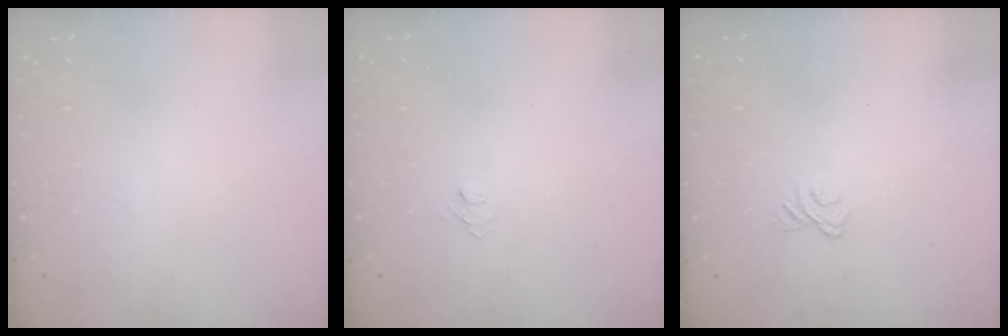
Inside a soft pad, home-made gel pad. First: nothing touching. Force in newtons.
{"total": 4.2, "press": 4.2, "slide": 0.5}
{"total": 2.3, "press": 2.0, "slide": 1.2}